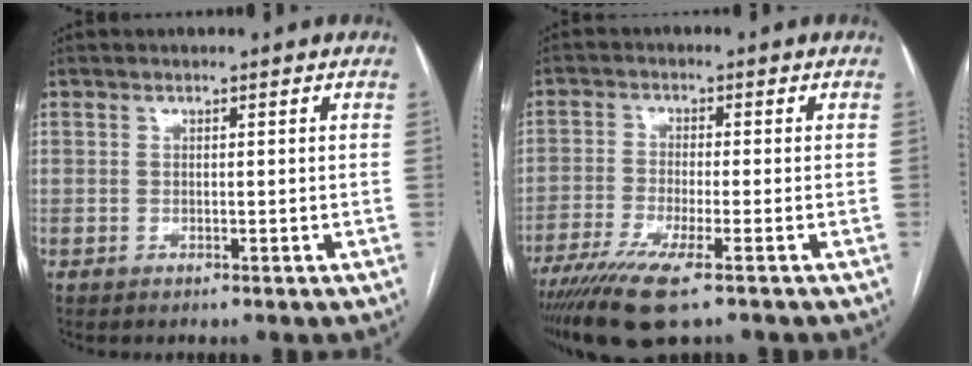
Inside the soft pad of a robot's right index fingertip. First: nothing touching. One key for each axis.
{"total": 9.7, "fx": -6.8, "fy": 0.4, "fz": 6.9, "tx": -0.126, "ty": -0.023, "tz": -0.116}